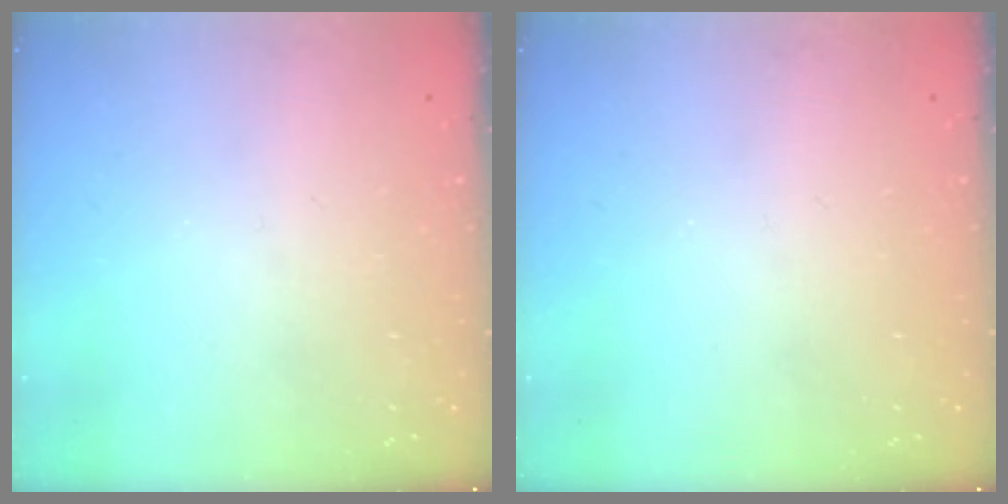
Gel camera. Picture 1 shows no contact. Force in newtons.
{"total": 0.0}